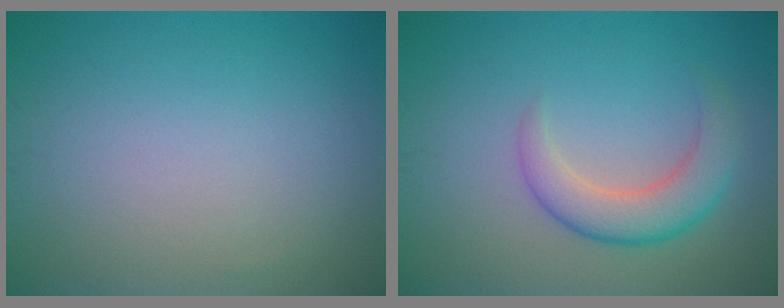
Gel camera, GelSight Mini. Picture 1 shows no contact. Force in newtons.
{"total": 4.1, "press": 4.1, "slide": 0.4}